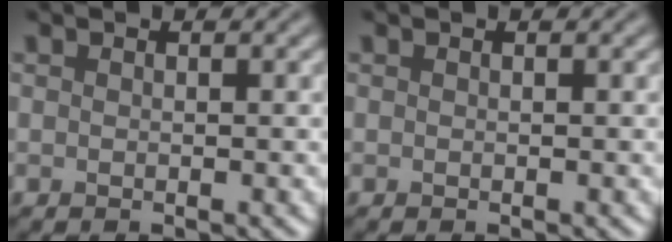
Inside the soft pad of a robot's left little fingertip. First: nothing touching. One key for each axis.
{"total": 0.0}